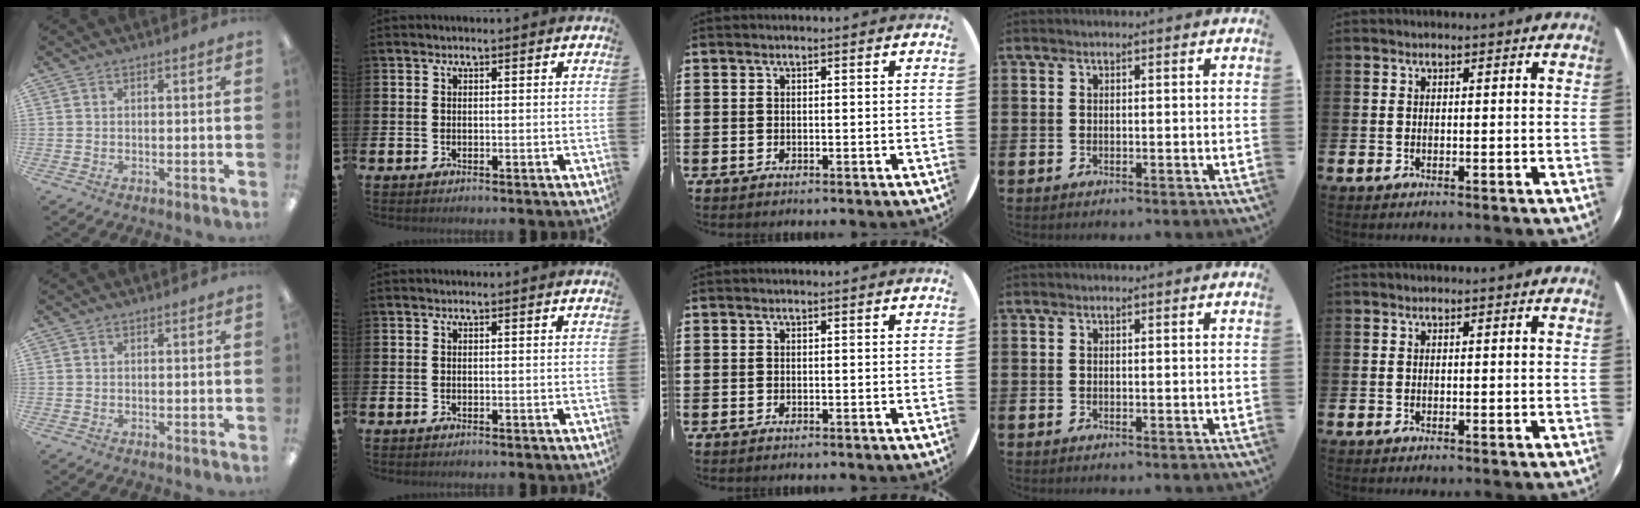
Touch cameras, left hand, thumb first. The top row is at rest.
{}